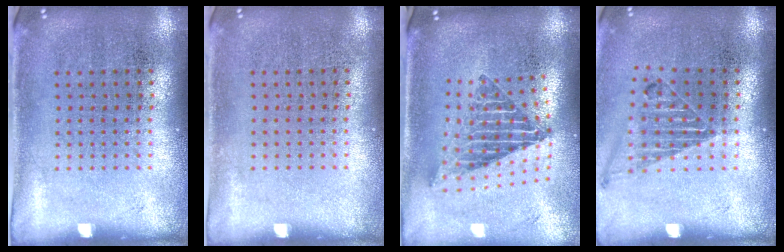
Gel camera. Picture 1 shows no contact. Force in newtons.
{"total": 0.0}
{"total": 2.2, "press": 1.6, "slide": 1.6}
{"total": 1.2, "press": 1.1, "slide": 0.3}